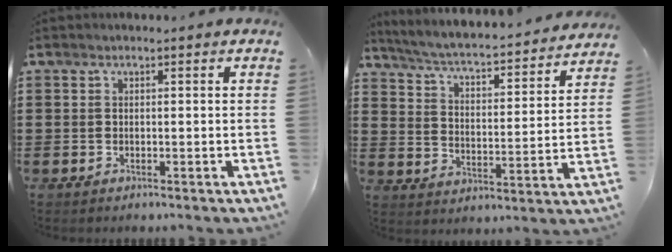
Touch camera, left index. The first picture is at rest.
{"total": 3.9, "force": [3.7, -0.4, 1.2], "torque": [-0.044, -0.037, 0.052]}